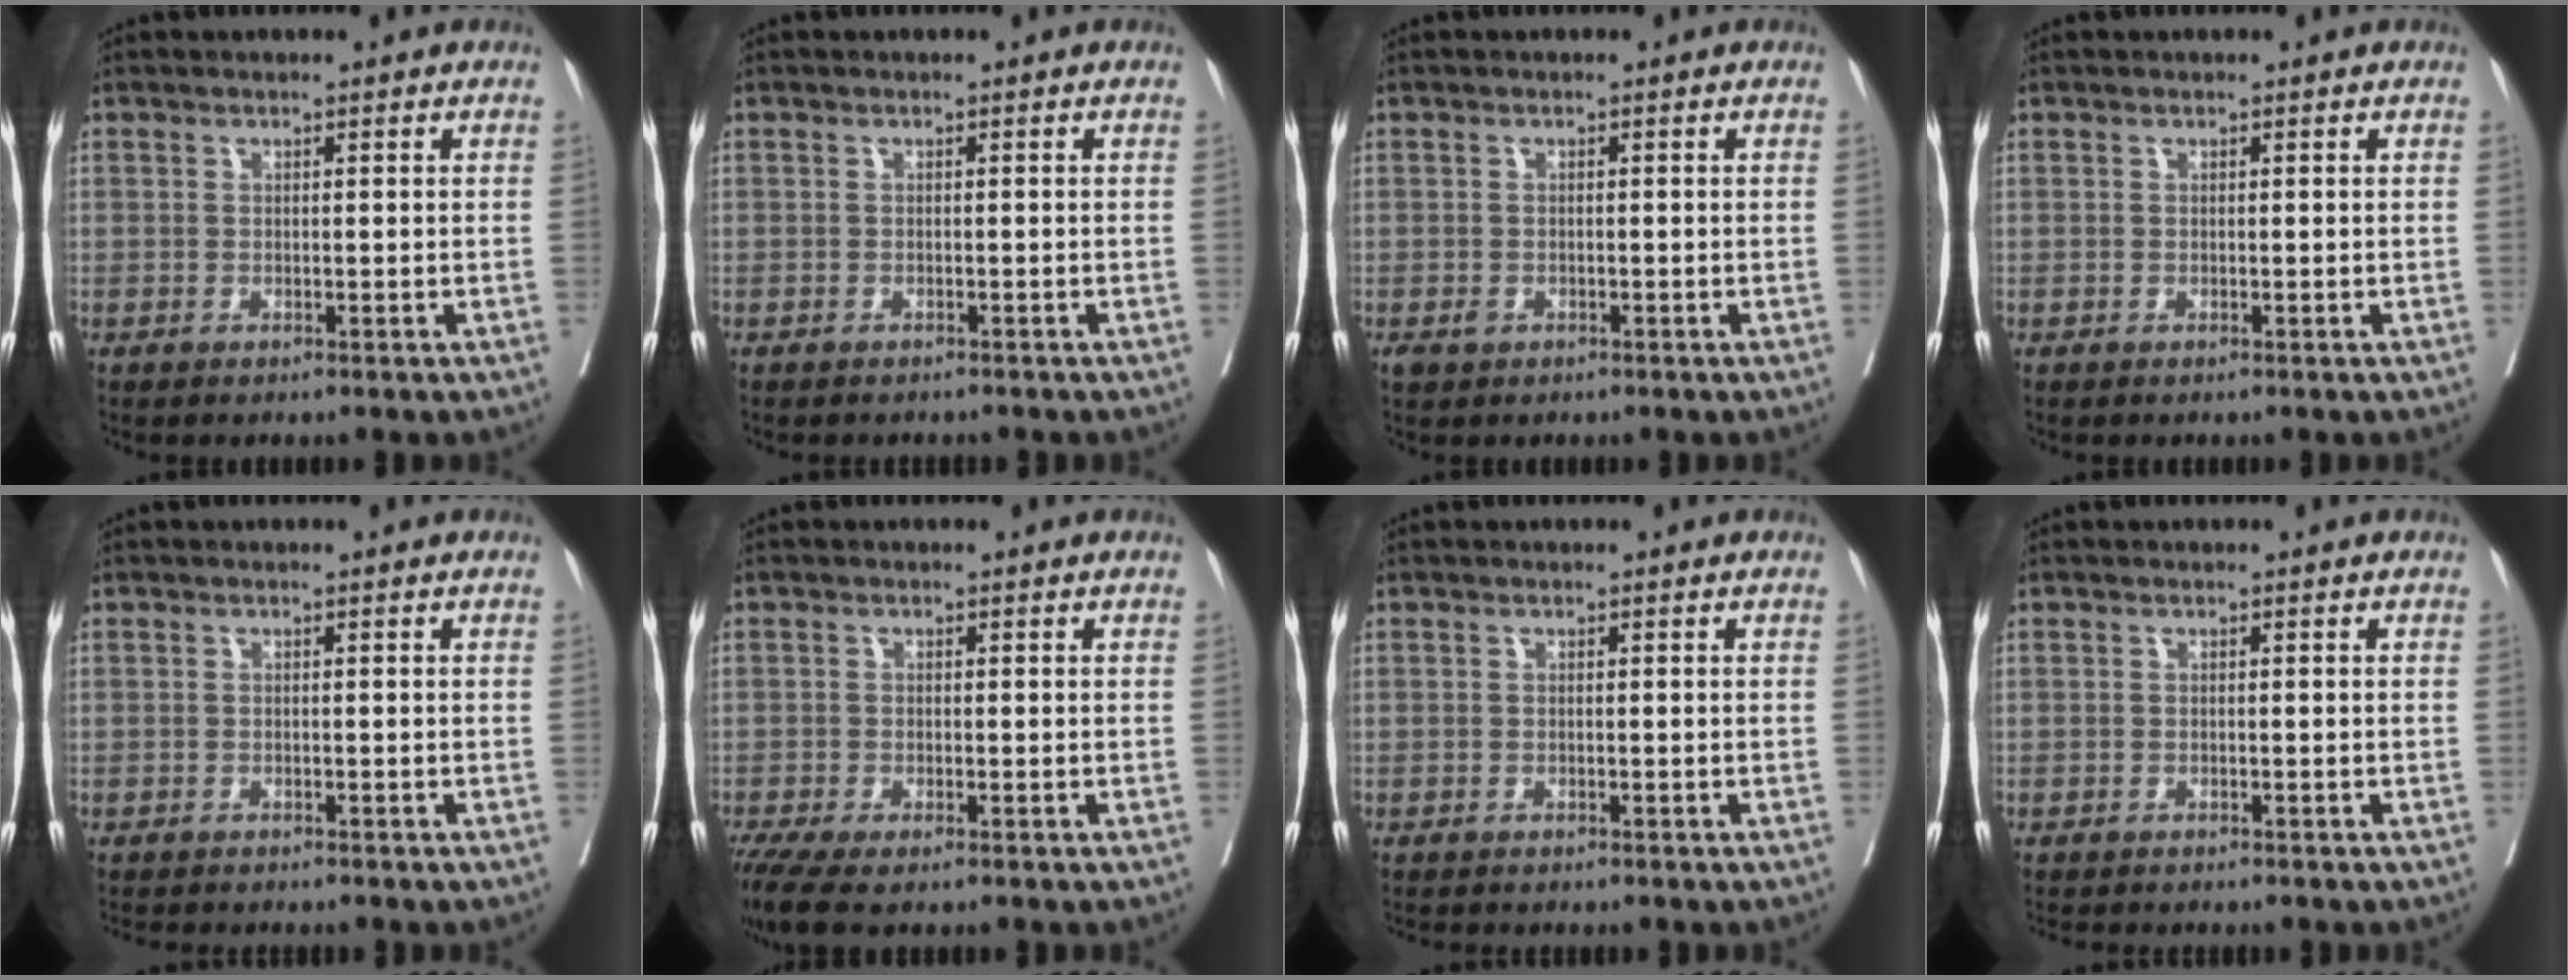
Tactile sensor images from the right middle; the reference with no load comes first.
{"total": 2.0, "force": [-1.8, 0.6, 0.5], "torque": [-0.011, -0.003, -0.024]}
{"total": 1.3, "force": [-0.6, 0.9, 0.6], "torque": [-0.012, 0.001, -0.004]}
{"total": 0.0}
{"total": 4.6, "force": [-4.2, 0.8, 1.6], "torque": [-0.019, -0.008, -0.060]}
{"total": 5.5, "force": [-4.2, 1.0, 3.4], "torque": [-0.059, -0.014, -0.075]}
{"total": 2.0, "force": [-1.9, 0.3, 0.7], "torque": [-0.012, -0.004, -0.025]}
{"total": 3.8, "force": [-3.5, 0.7, 1.4], "torque": [-0.019, -0.007, -0.049]}